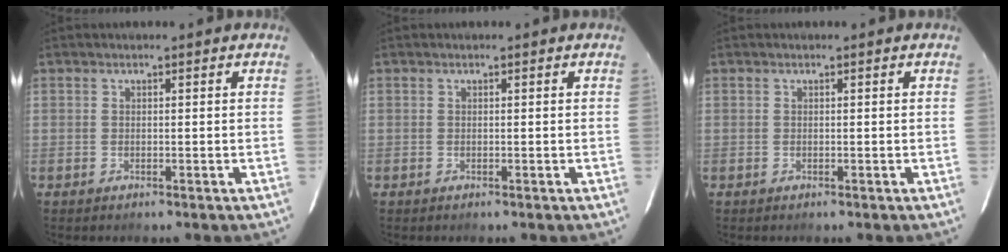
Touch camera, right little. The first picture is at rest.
{"total": 0.0}
{"total": 0.0}